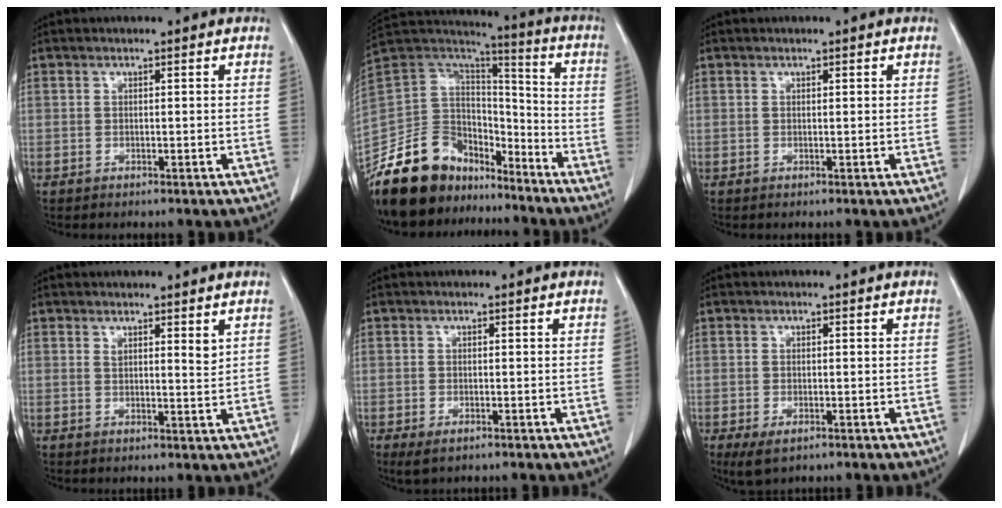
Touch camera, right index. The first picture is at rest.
{"total": 18.0, "force": [-14.1, 9.8, 5.3], "torque": [-0.099, 0.067, -0.250]}
{"total": 0.0}
{"total": 2.4, "force": [1.7, 0.4, 1.7], "torque": [-0.025, -0.010, 0.026]}
{"total": 2.3, "force": [-1.3, 1.2, 1.5], "torque": [-0.028, -0.005, -0.014]}
{"total": 3.3, "force": [-1.8, 1.7, 2.3], "torque": [-0.042, -0.008, -0.023]}